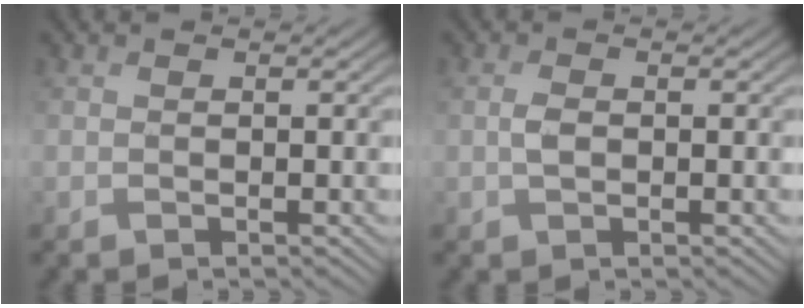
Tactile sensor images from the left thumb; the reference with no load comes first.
{"total": 1.1, "force": [0.4, 0.4, 1.0], "torque": [-0.021, 0.007, 0.006]}